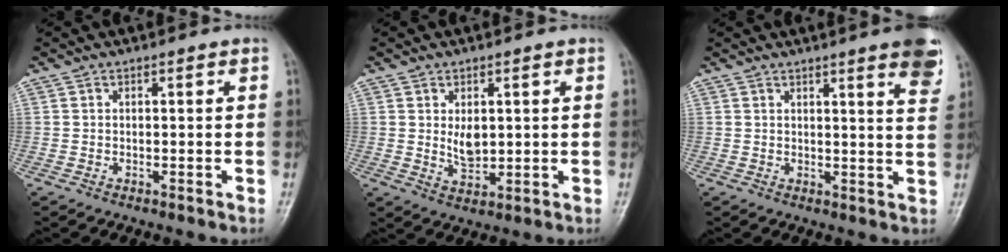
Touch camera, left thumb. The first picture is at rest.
{"total": 4.6, "force": [0.9, 2.8, 3.5], "torque": [-0.048, -0.013, 0.023]}
{"total": 8.1, "force": [5.0, 1.0, 6.3], "torque": [-0.065, -0.021, 0.053]}